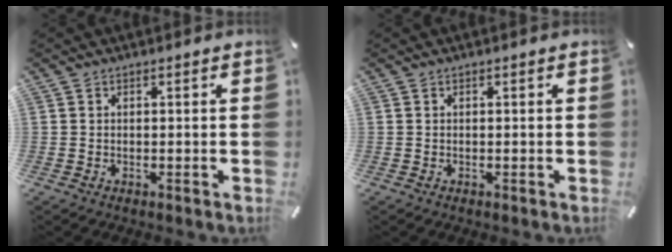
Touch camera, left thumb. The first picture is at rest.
{"total": 0.0}